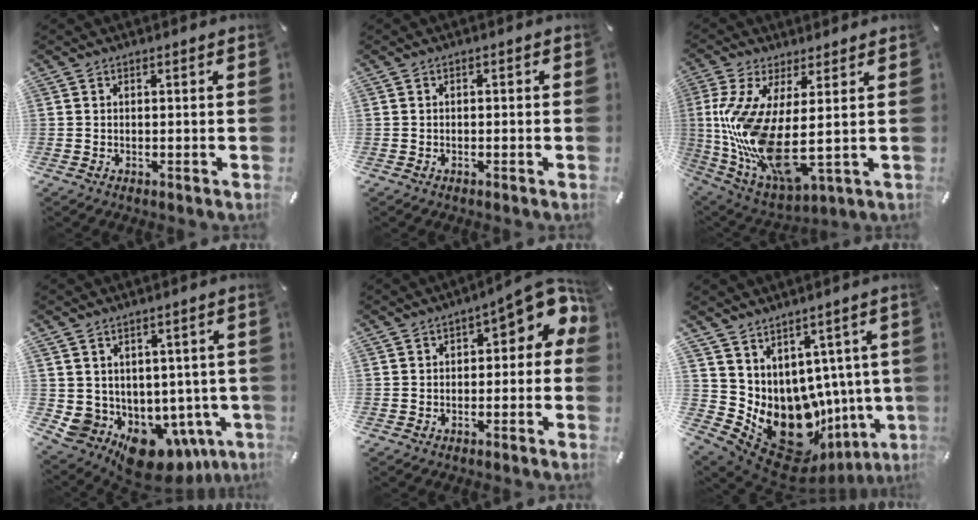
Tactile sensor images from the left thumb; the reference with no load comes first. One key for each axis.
{"total": 0.8, "fx": -0.7, "fy": 0.4, "fz": 0.3, "tx": -0.006, "ty": 0.002, "tz": -0.014}
{"total": 17.1, "fx": 1.1, "fy": 5.7, "fz": 16.0, "tx": -0.356, "ty": -0.042, "tz": 0.021}
{"total": 7.8, "fx": -4.0, "fy": 6.0, "fz": 3.1, "tx": -0.051, "ty": -0.020, "tz": -0.057}
{"total": 7.6, "fx": 2.4, "fy": 3.6, "fz": 6.3, "tx": -0.084, "ty": -0.020, "tz": 0.035}
{"total": 15.5, "fx": -4.4, "fy": 11.6, "fz": 9.3, "tx": -0.149, "ty": -0.036, "tz": -0.036}